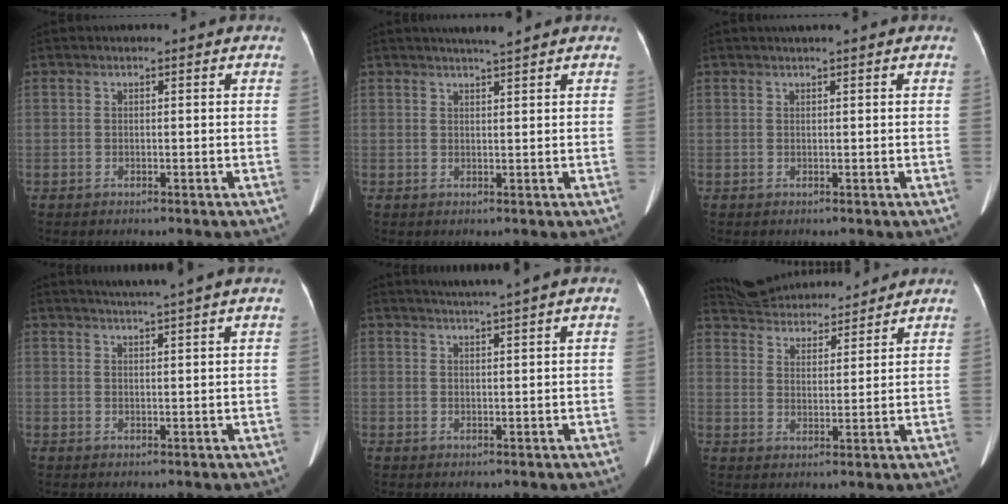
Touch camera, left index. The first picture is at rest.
{"total": 3.2, "force": [2.7, -0.5, 1.7], "torque": [-0.021, 0.008, 0.043]}
{"total": 1.9, "force": [1.4, -0.1, 1.2], "torque": [-0.010, 0.021, 0.024]}
{"total": 4.7, "force": [3.8, -1.3, 2.3], "torque": [-0.034, 0.010, 0.059]}
{"total": 3.8, "force": [3.0, -1.1, 2.0], "torque": [-0.028, 0.010, 0.050]}
{"total": 13.8, "force": [13.1, 3.0, 3.0], "torque": [-0.054, 0.026, 0.207]}